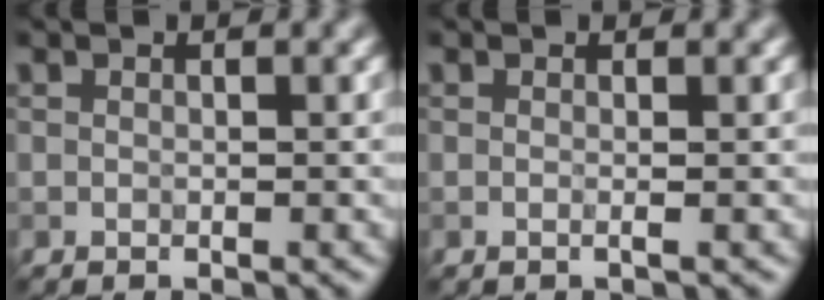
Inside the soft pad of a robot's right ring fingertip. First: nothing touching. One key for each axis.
{"total": 0.9, "fx": -0.1, "fy": 0.3, "fz": 0.9, "tx": -0.010, "ty": -0.006, "tz": -0.007}